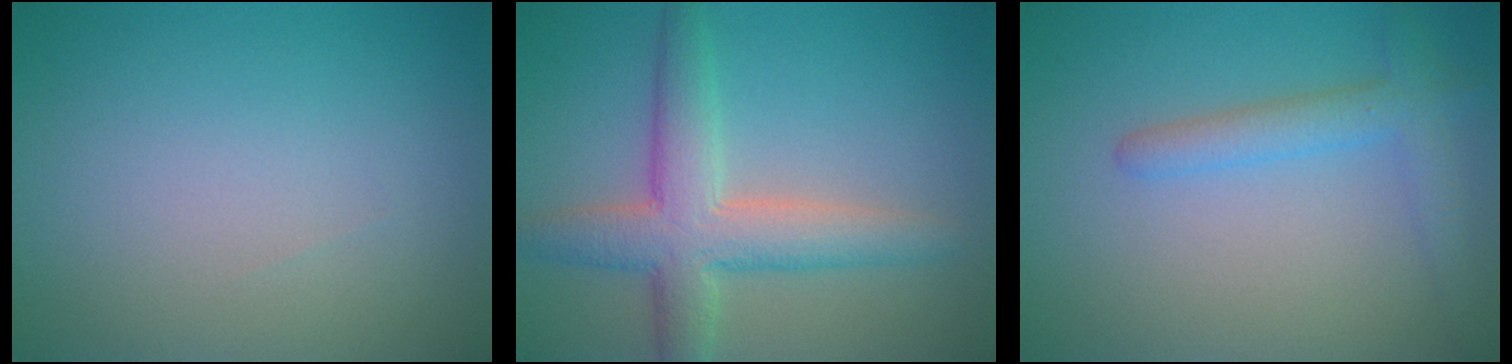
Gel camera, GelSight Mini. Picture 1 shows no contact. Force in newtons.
{"total": 5.7, "press": 5.7, "slide": 0.3}
{"total": 2.9, "press": 2.9, "slide": 0.1}